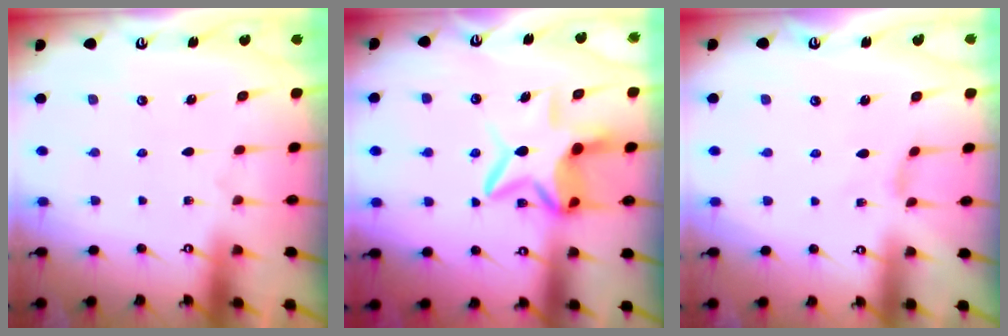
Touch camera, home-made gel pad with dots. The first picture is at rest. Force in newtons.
{"total": 9.1, "press": 9.0, "slide": 1.5}
{"total": 0.0}